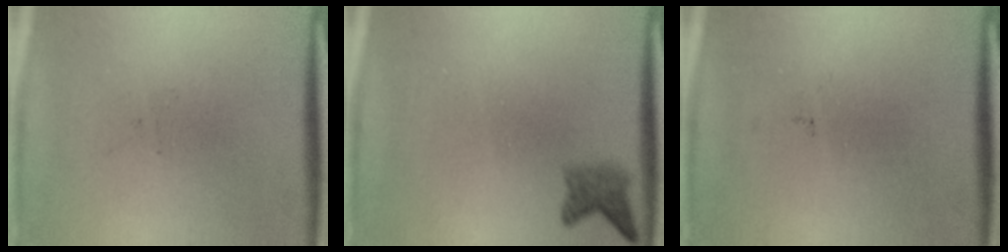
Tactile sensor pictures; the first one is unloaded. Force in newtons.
{"total": 2.1}
{"total": 0.0}